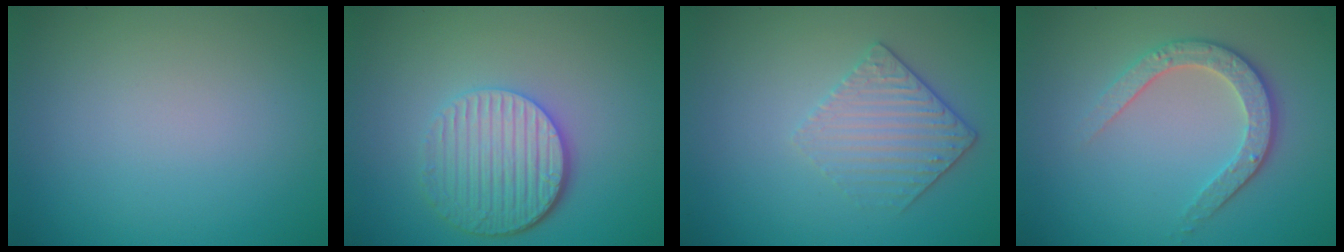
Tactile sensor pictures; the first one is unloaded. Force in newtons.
{"total": 5.5, "press": 4.2, "slide": 3.5}
{"total": 3.3, "press": 2.8, "slide": 1.8}
{"total": 3.4, "press": 2.9, "slide": 1.8}